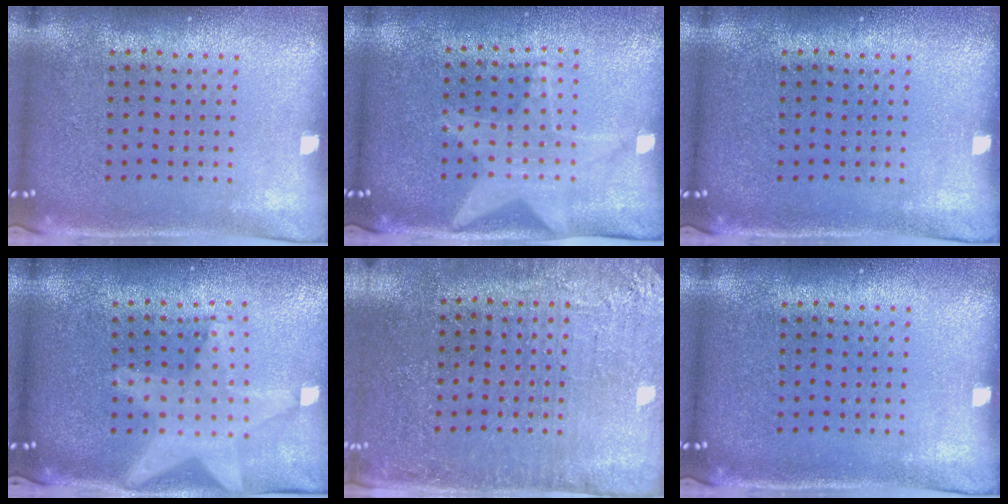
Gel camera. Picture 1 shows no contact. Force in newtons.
{"total": 1.4, "press": 1.4, "slide": 0.2}
{"total": 0.0}
{"total": 2.2, "press": 1.8, "slide": 1.2}
{"total": 2.8, "press": 2.8, "slide": 0.4}
{"total": 0.0}